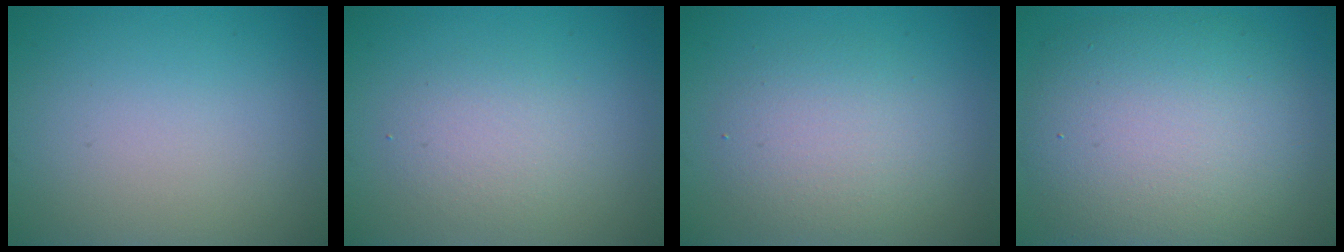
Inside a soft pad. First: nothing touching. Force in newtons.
{"total": 2.4, "press": 2.4, "slide": 0.1}
{"total": 3.7, "press": 3.7, "slide": 0.3}
{"total": 9.8, "press": 9.8, "slide": 0.7}